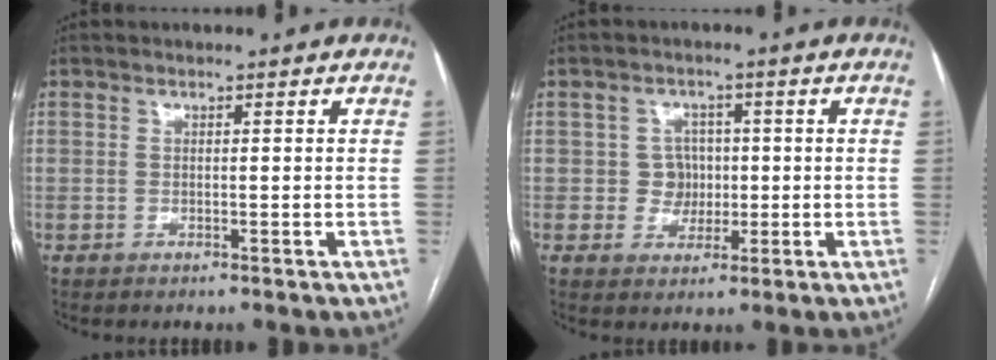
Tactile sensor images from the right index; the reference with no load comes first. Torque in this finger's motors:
{"motor_torque": [0.28, 0.05, 0.00, 0.01]}